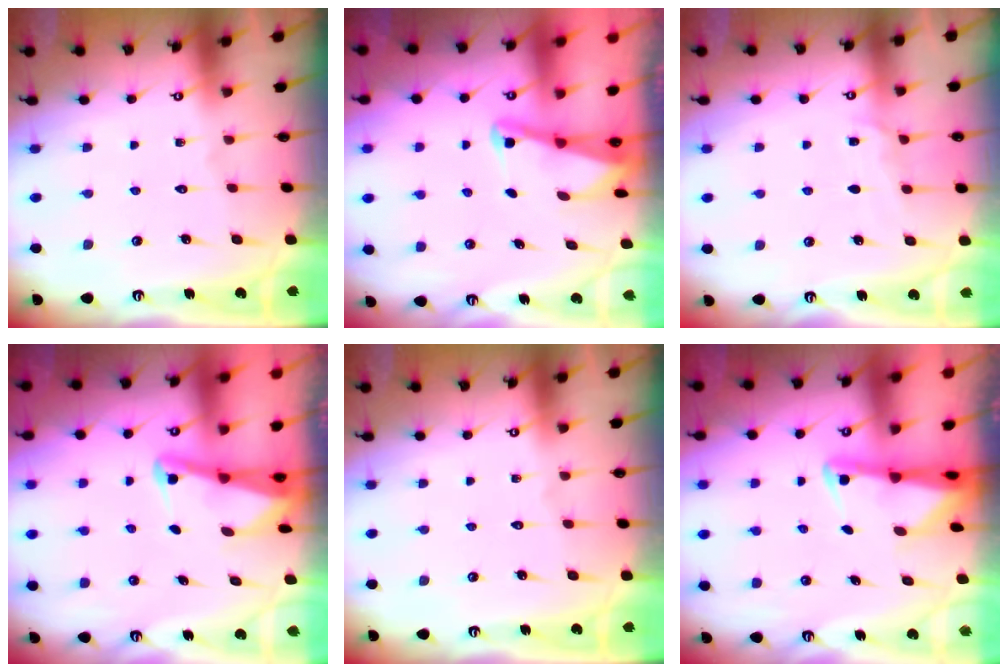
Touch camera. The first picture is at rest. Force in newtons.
{"total": 2.0, "press": 2.0, "slide": 0.4}
{"total": 6.1, "press": 6.1, "slide": 0.5}
{"total": 2.5, "press": 2.5, "slide": 0.6}
{"total": 0.0}
{"total": 2.2, "press": 2.1, "slide": 0.5}